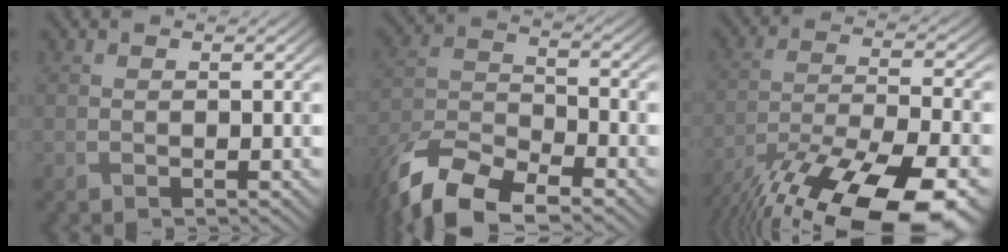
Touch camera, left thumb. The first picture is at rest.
{"total": 11.9, "force": [-8.7, 4.5, 6.7], "torque": [-0.138, -0.018, -0.175]}
{"total": 19.3, "force": [-14.9, 5.1, 11.2], "torque": [-0.198, -0.040, -0.238]}